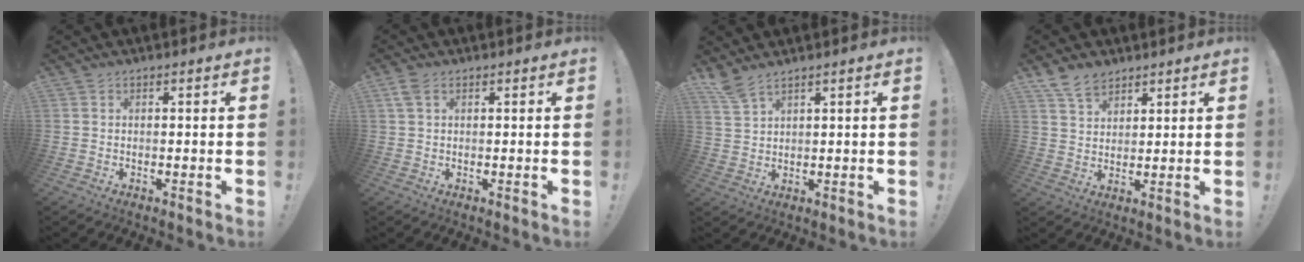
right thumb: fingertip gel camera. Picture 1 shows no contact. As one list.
[{"total": 2.7, "force": [1.2, 1.4, 2.0], "torque": [-0.048, 0.005, 0.025]}, {"total": 4.9, "force": [4.0, 0.8, 2.6], "torque": [-0.052, -0.022, 0.074]}, {"total": 7.3, "force": [5.6, 4.0, 2.5], "torque": [-0.052, -0.024, 0.111]}]